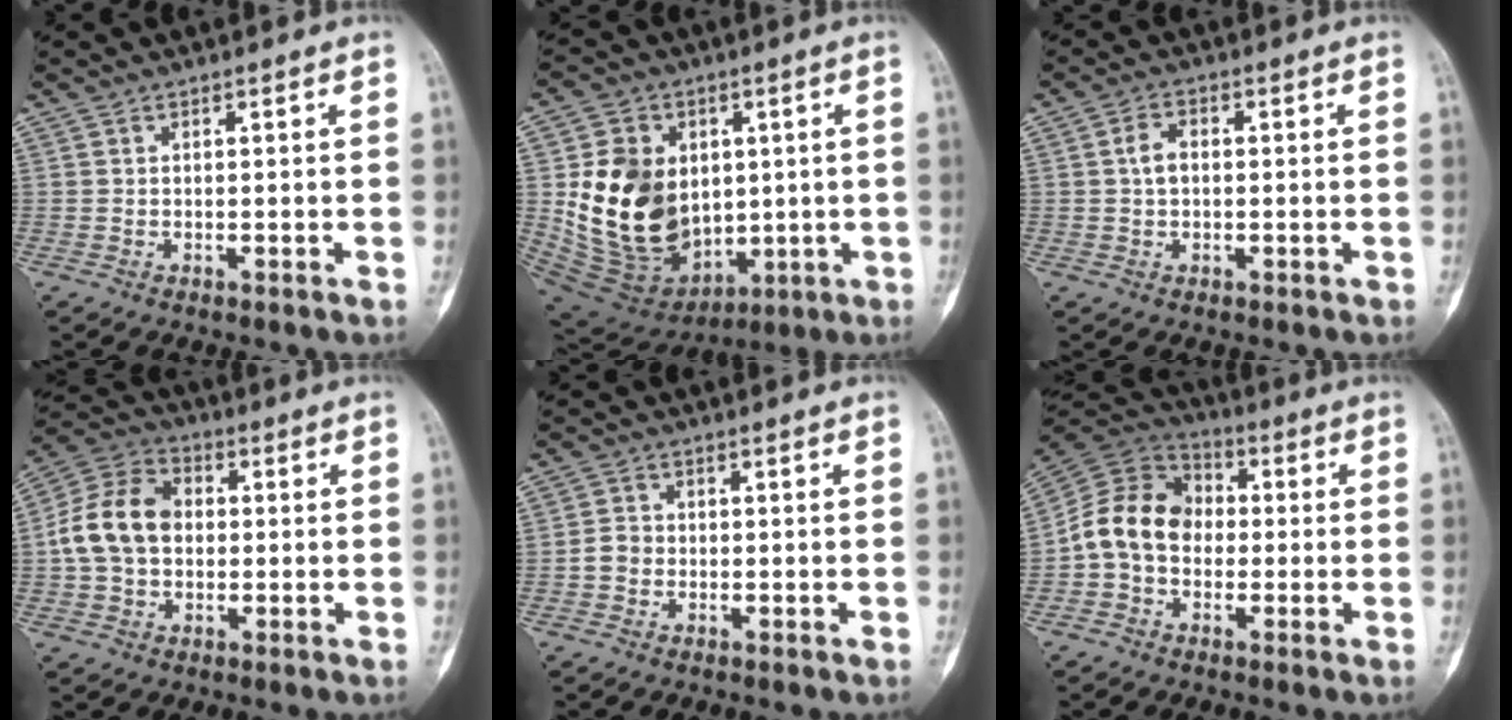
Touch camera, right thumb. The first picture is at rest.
{"total": 20.7, "force": [1.3, 15.8, 13.4], "torque": [-0.203, -0.011, 0.055]}
{"total": 3.8, "force": [0.1, 2.7, 2.7], "torque": [-0.046, 0.012, -0.005]}
{"total": 12.9, "force": [0.0, 9.7, 8.5], "torque": [-0.144, 0.033, -0.010]}
{"total": 3.1, "force": [-0.9, 2.6, 1.3], "torque": [-0.013, 0.010, -0.023]}
{"total": 12.8, "force": [-1.5, 10.1, 7.7], "torque": [-0.122, 0.037, -0.043]}